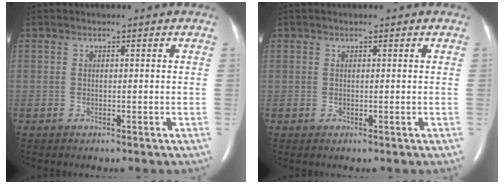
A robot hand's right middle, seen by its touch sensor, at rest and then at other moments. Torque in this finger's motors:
{"motor_torque": [0.25, -0.23, 0.00, 0.00]}